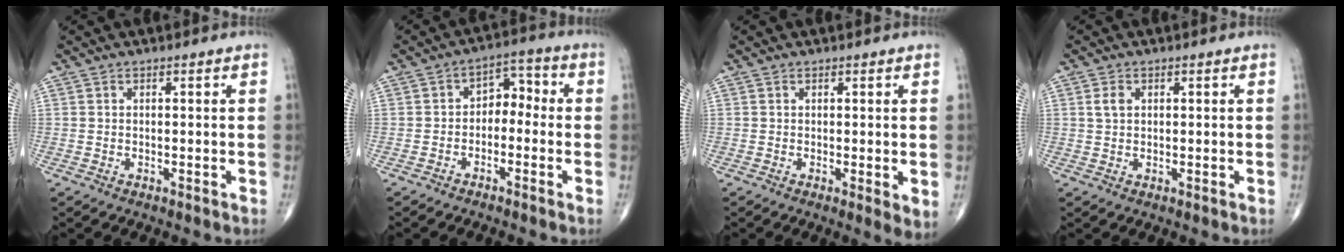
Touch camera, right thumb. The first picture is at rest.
{"total": 5.5, "force": [-1.3, 3.8, 3.8], "torque": [-0.032, 0.039, -0.034]}
{"total": 2.8, "force": [0.0, 0.8, 2.7], "torque": [-0.041, -0.012, -0.001]}
{"total": 2.1, "force": [0.7, 1.4, 1.4], "torque": [-0.026, 0.003, 0.014]}